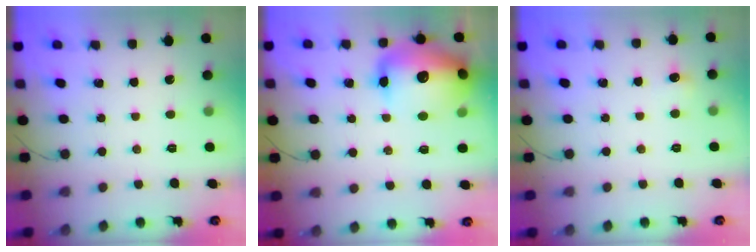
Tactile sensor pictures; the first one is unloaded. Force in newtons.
{"total": 20.0, "press": 19.6, "slide": 3.9}
{"total": 4.6, "press": 4.3, "slide": 1.4}